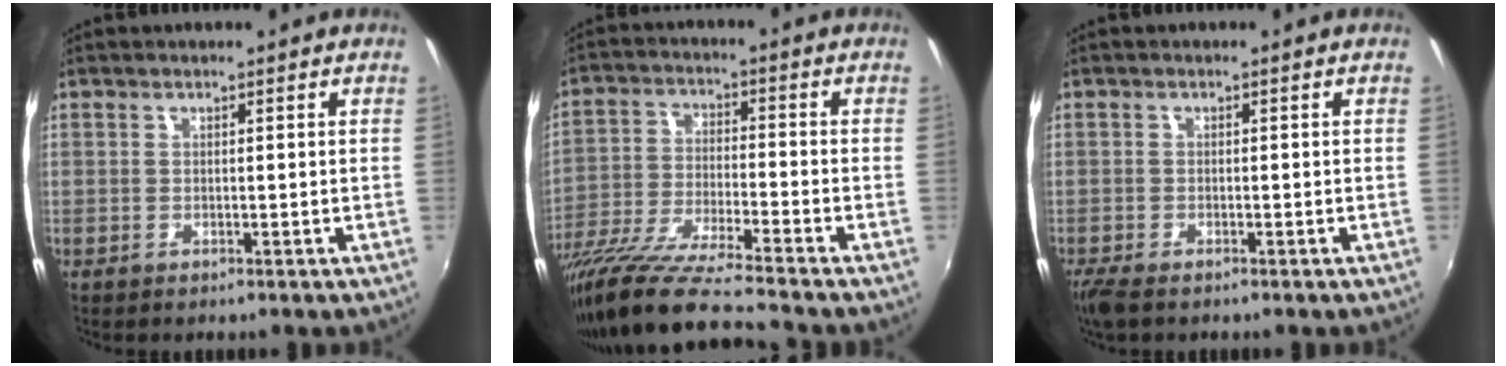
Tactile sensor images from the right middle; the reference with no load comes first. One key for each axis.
{"total": 16.9, "fx": -14.0, "fy": -0.2, "fz": 9.4, "tx": -0.188, "ty": -0.048, "tz": -0.259}
{"total": 3.4, "fx": -2.6, "fy": 1.1, "fz": 2.0, "tx": -0.045, "ty": -0.017, "tz": -0.048}